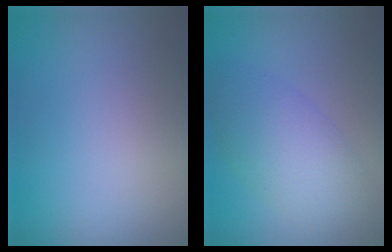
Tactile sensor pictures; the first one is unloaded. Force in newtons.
{"total": 4.9, "press": 4.9, "slide": 0.1}